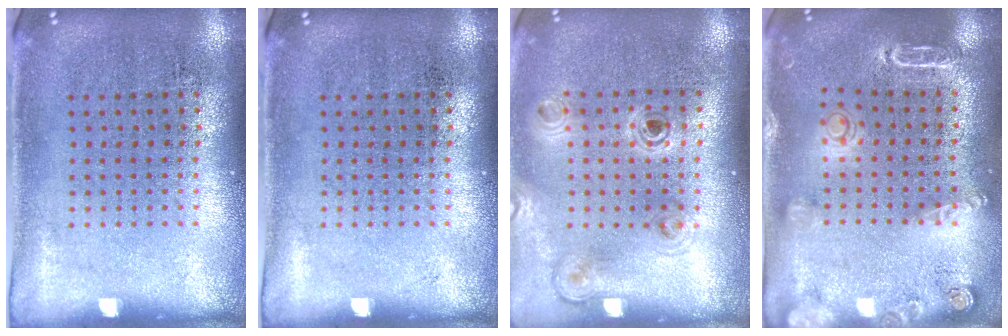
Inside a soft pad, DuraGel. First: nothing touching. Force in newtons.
{"total": 0.0}
{"total": 1.1, "press": 1.1, "slide": 0.2}
{"total": 1.8, "press": 1.8, "slide": 0.3}